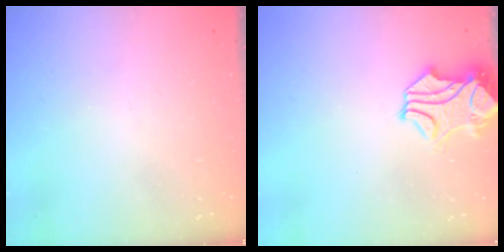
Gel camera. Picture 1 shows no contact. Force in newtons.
{"total": 1.8, "press": 1.2, "slide": 1.2}